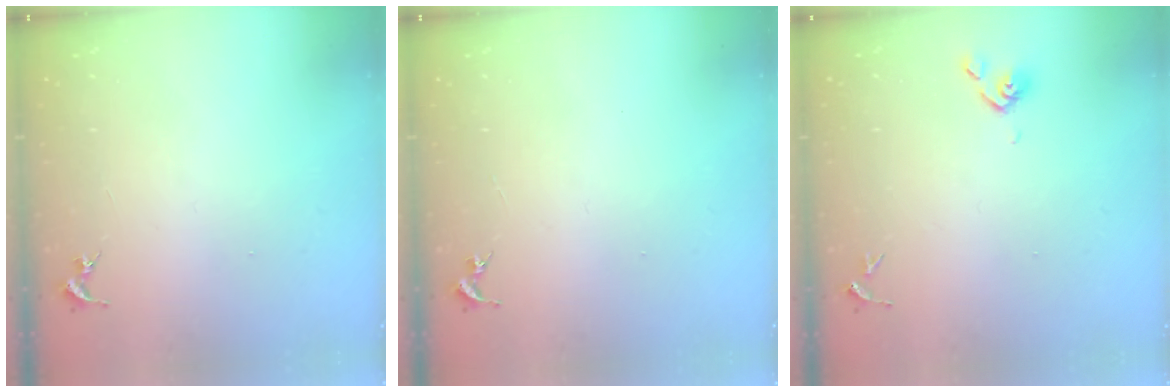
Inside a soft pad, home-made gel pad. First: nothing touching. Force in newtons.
{"total": 0.0}
{"total": 4.4, "press": 4.4, "slide": 0.7}